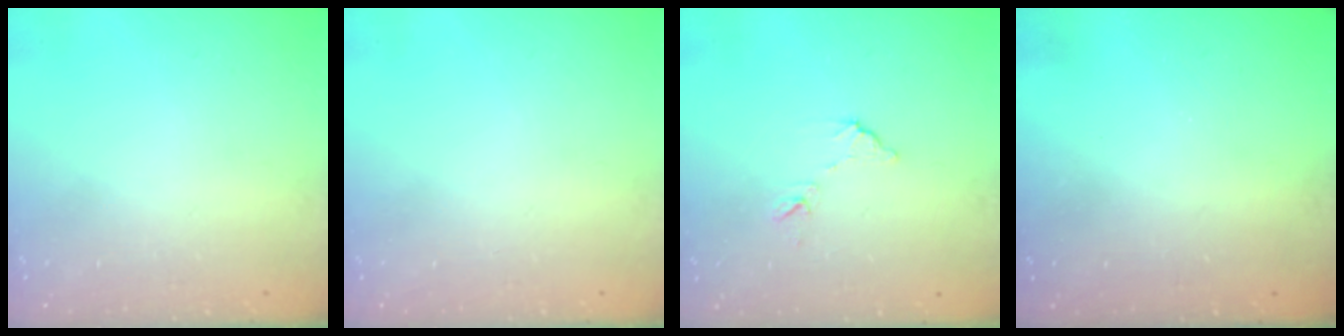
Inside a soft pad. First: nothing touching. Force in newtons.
{"total": 0.0}
{"total": 7.0, "press": 6.9, "slide": 0.3}
{"total": 3.3, "press": 3.3, "slide": 0.1}